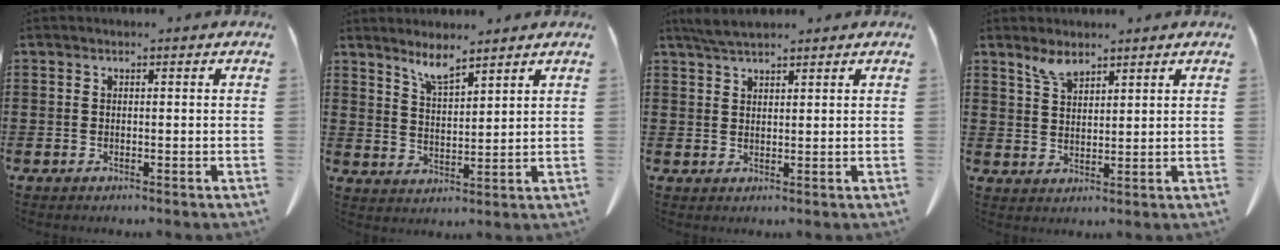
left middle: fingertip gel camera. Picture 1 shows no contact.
{"total": 4.7, "force": [4.2, 0.1, 2.2], "torque": [-0.054, -0.016, 0.076]}
{"total": 2.8, "force": [2.4, 0.5, 1.3], "torque": [-0.031, 0.001, 0.044]}
{"total": 3.4, "force": [2.9, 1.0, 1.4], "torque": [-0.035, -0.002, 0.055]}